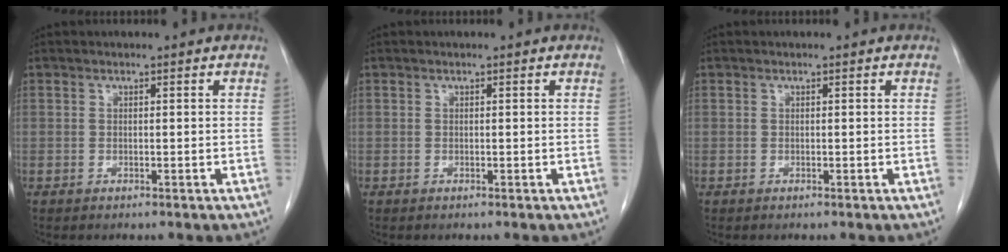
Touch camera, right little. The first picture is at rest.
{"total": 0.0}
{"total": 0.0}